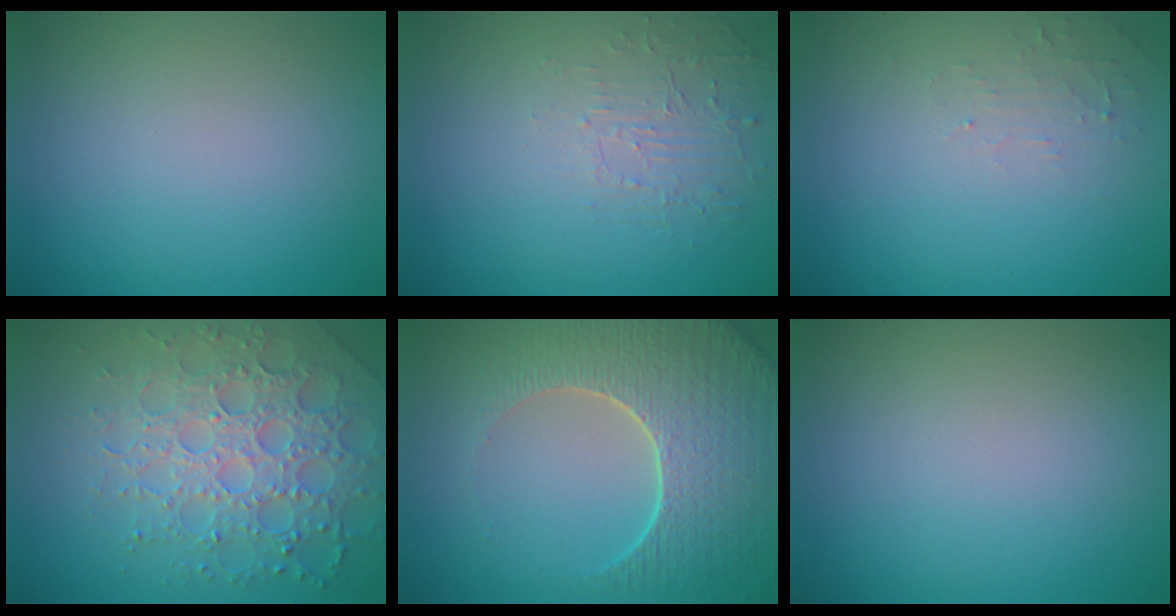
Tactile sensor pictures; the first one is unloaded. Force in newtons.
{"total": 1.8, "press": 0.7, "slide": 1.7}
{"total": 1.2, "press": 1.2, "slide": 0.3}
{"total": 5.4, "press": 5.2, "slide": 1.5}
{"total": 7.3, "press": 5.8, "slide": 4.5}
{"total": 0.0}